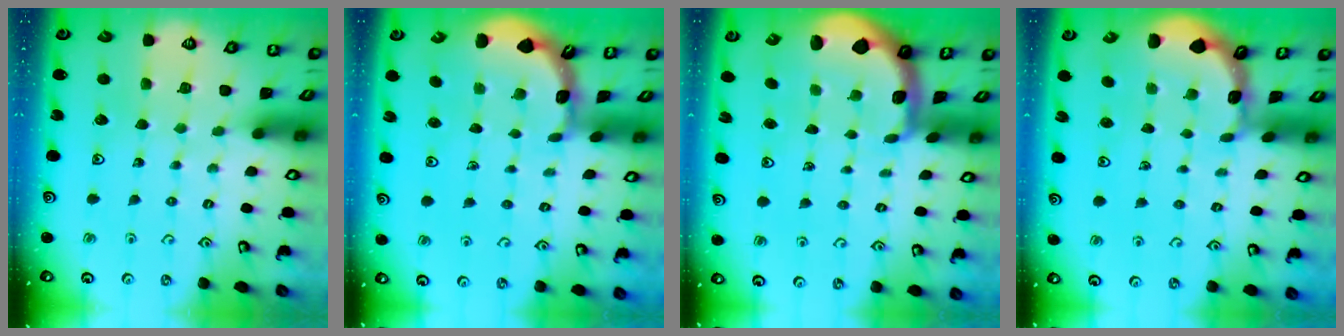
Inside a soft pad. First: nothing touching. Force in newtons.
{"total": 1.7, "press": 1.6, "slide": 0.1}
{"total": 1.5, "press": 1.5, "slide": 0.4}
{"total": 1.4, "press": 1.4, "slide": 0.1}